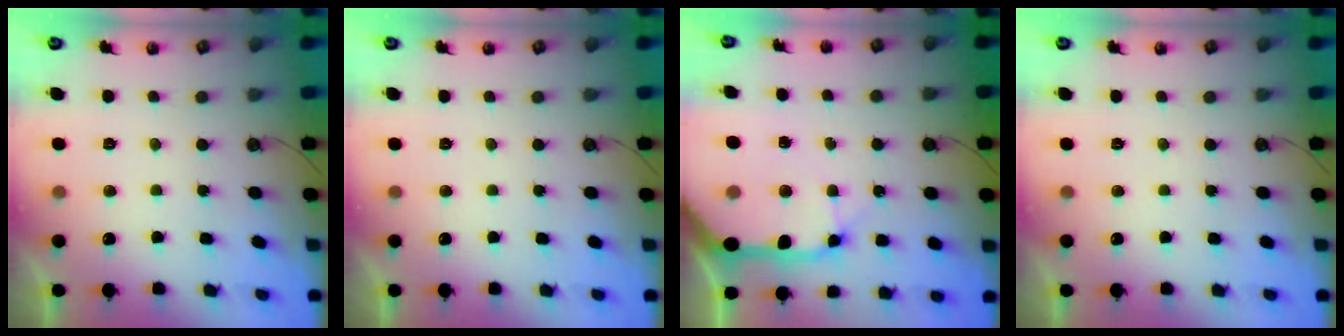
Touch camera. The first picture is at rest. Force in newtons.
{"total": 0.0}
{"total": 19.7, "press": 19.5, "slide": 3.2}
{"total": 0.0}